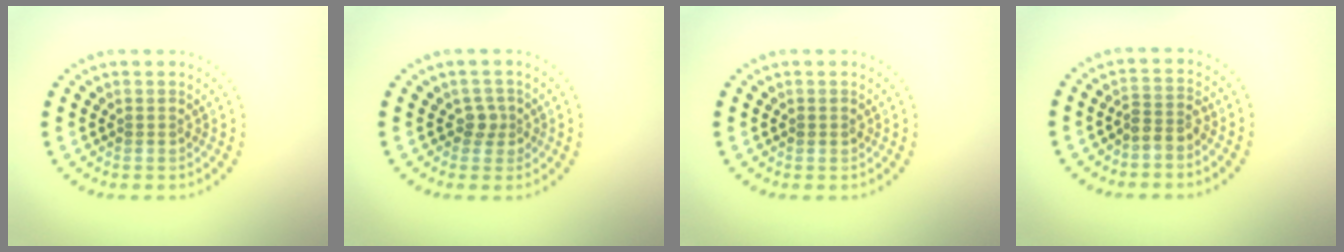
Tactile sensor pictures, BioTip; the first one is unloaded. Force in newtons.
{"total": 1.6, "press": 1.2, "slide": 1.1}
{"total": 0.6, "press": 0.6, "slide": 0.1}
{"total": 2.0, "press": 1.6, "slide": 1.2}